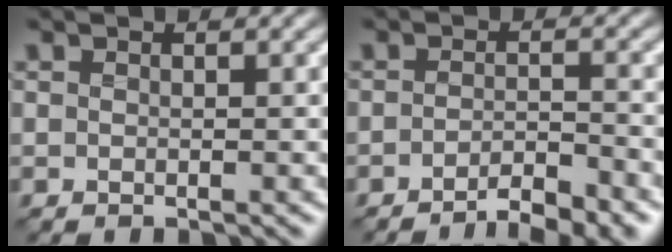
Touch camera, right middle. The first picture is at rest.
{"total": 4.2, "force": [-3.0, 1.0, 2.8], "torque": [-0.038, 0.002, -0.049]}